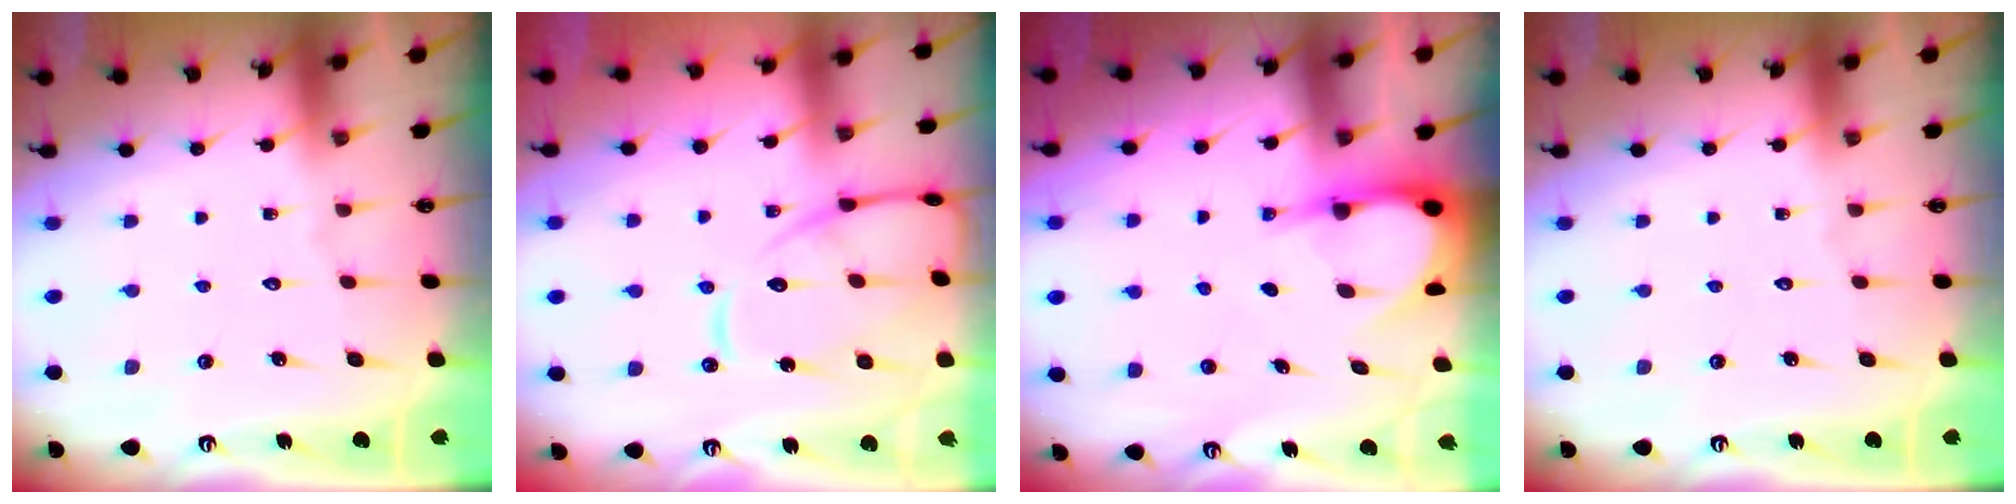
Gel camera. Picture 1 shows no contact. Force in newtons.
{"total": 13.6, "press": 13.5, "slide": 0.8}
{"total": 5.2, "press": 5.1, "slide": 0.7}
{"total": 0.0}